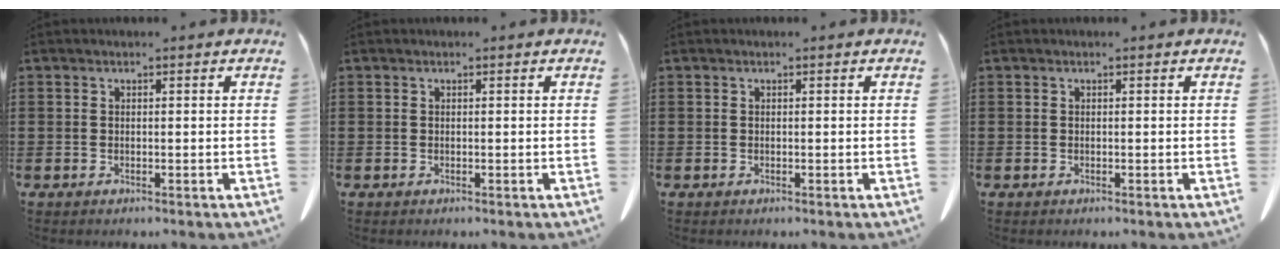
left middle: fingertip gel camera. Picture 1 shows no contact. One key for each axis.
{"total": 0.0}
{"total": 0.0}
{"total": 0.0}